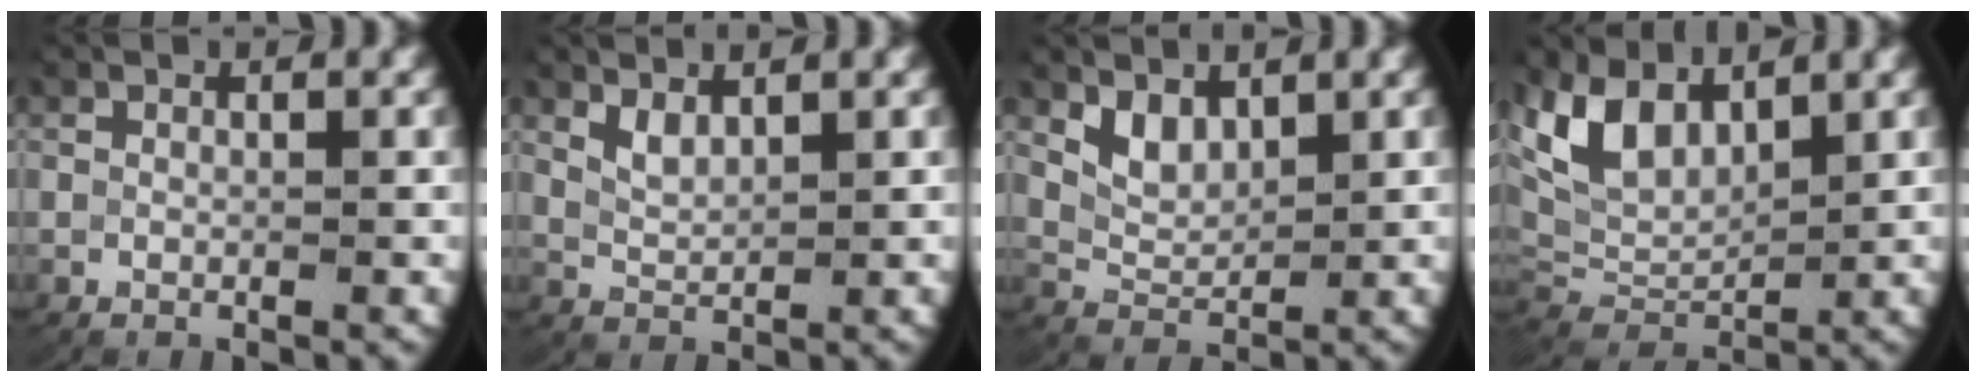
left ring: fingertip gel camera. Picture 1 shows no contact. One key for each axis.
{"total": 1.7, "fx": 1.2, "fy": 0.7, "fz": 1.0, "tx": -0.028, "ty": -0.009, "tz": 0.031}
{"total": 2.7, "fx": 1.6, "fy": 1.7, "fz": 1.4, "tx": -0.043, "ty": -0.014, "tz": 0.037}
{"total": 8.7, "fx": 3.0, "fy": 6.1, "fz": 5.5, "tx": -0.135, "ty": -0.010, "tz": 0.060}